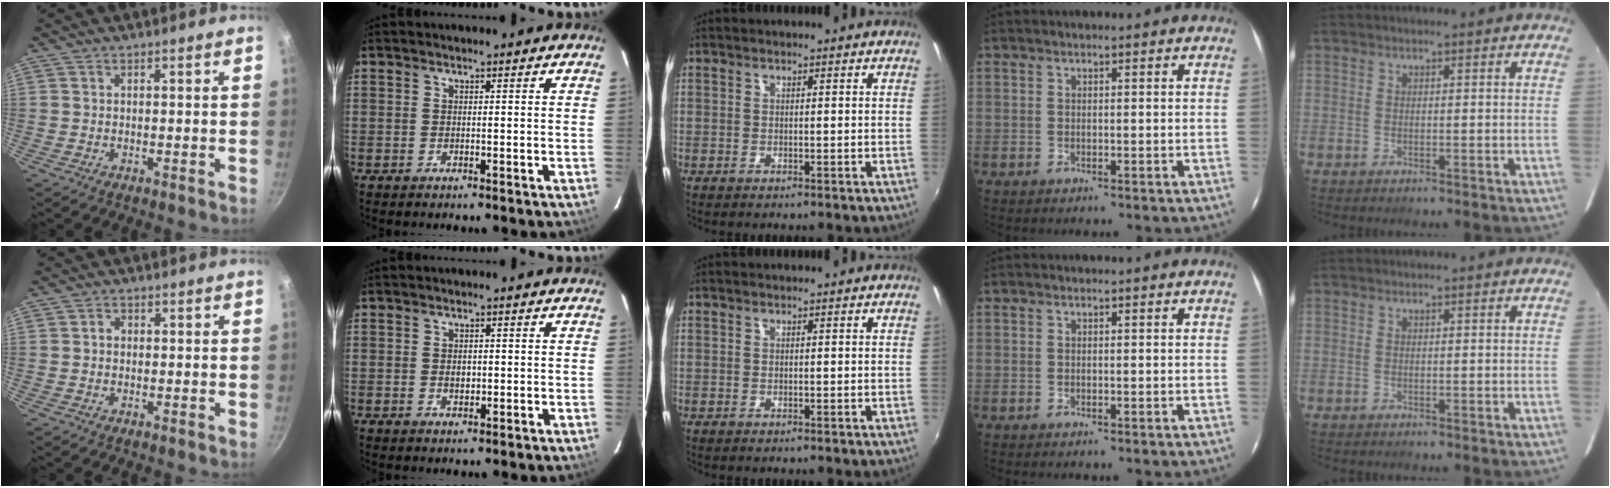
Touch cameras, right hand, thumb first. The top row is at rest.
{"thumb": {"total": 1.5, "force": [0.0, 1.2, 0.8], "torque": [-0.011, 0.006, -0.002]}, "index": {"total": 1.7, "force": [-0.1, 1.3, 1.1], "torque": [-0.018, 0.001, -0.001]}}